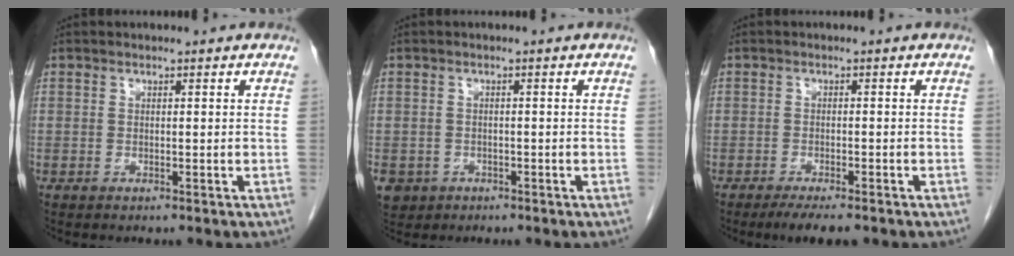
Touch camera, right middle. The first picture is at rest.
{"total": 4.8, "force": [-2.4, 4.0, 1.1], "torque": [-0.023, 0.002, -0.034]}
{"total": 4.8, "force": [-3.6, 1.0, 3.0], "torque": [-0.043, -0.009, -0.054]}